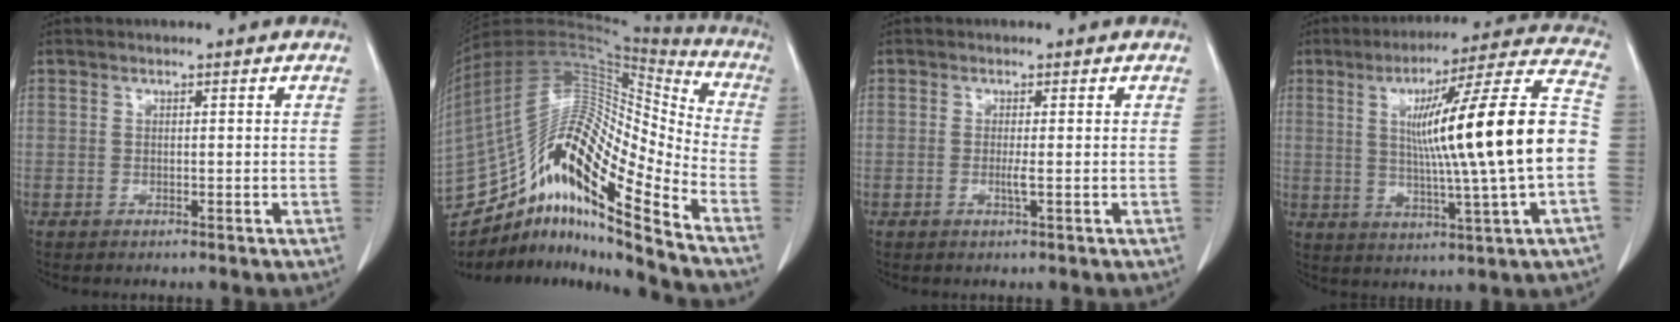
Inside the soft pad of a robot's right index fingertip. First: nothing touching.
{"total": 23.0, "force": [-14.9, 3.3, 17.2], "torque": [-0.328, 0.029, -0.269]}
{"total": 1.2, "force": [-0.2, -0.2, 1.1], "torque": [-0.024, -0.002, -0.005]}
{"total": 21.2, "force": [0.3, -0.4, 21.2], "torque": [-0.309, 0.020, -0.001]}